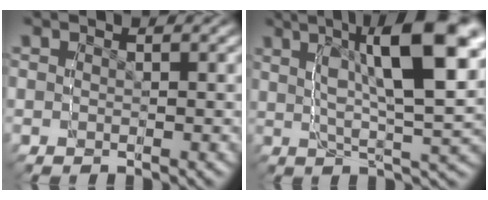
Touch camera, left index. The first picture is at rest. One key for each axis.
{"total": 7.7, "fx": 4.5, "fy": -0.4, "fz": 6.2, "tx": -0.101, "ty": 0.053, "tz": 0.056}